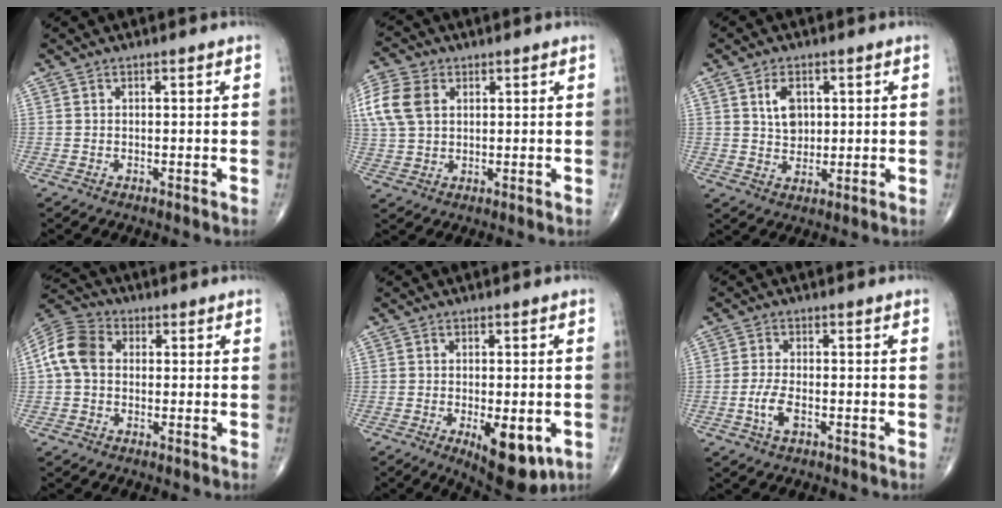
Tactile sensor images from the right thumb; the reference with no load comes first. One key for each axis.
{"total": 9.7, "fx": 2.6, "fy": 6.8, "fz": 6.4, "tx": -0.142, "ty": 0.007, "tz": 0.050}
{"total": 5.5, "fx": 1.7, "fy": 3.7, "fz": 3.7, "tx": -0.046, "ty": -0.009, "tz": 0.033}
{"total": 8.9, "fx": 0.6, "fy": 6.8, "fz": 5.8, "tx": -0.113, "ty": 0.027, "tz": 0.001}
{"total": 10.7, "fx": -3.6, "fy": 4.4, "fz": 9.1, "tx": -0.114, "ty": -0.012, "tz": -0.042}
{"total": 4.4, "fx": -1.5, "fy": 2.0, "fz": 3.7, "tx": -0.081, "ty": 0.007, "tz": -0.029}